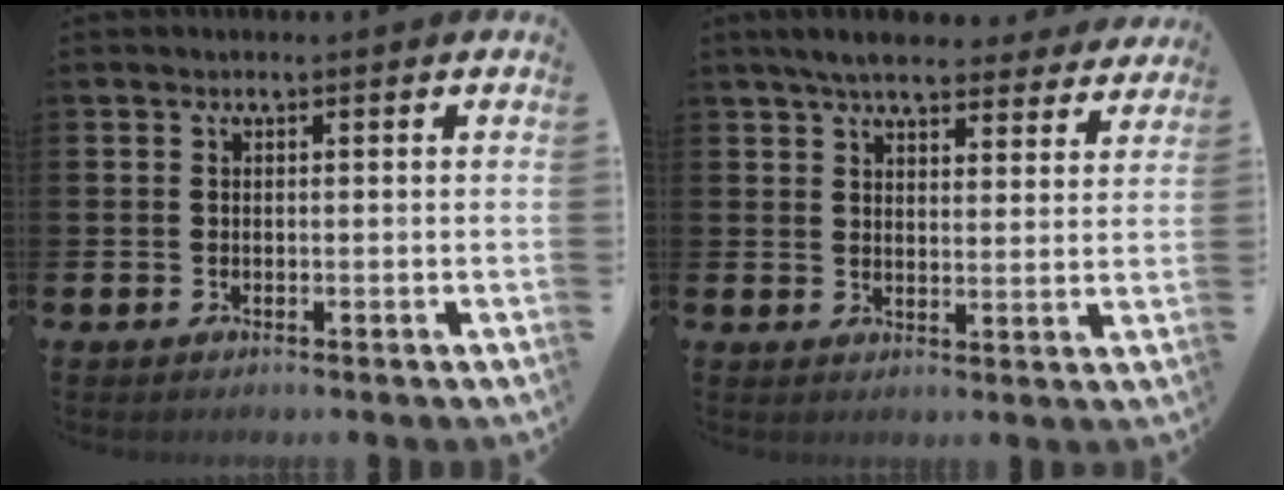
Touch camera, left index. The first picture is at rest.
{"total": 6.3, "force": [5.9, 1.3, 1.8], "torque": [-0.041, -0.029, 0.103]}